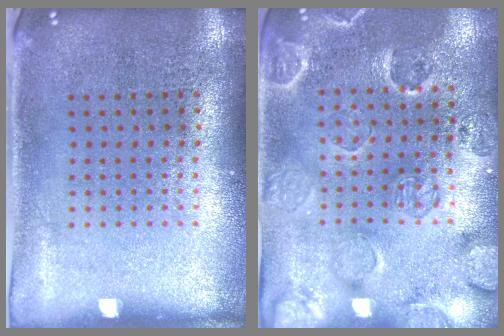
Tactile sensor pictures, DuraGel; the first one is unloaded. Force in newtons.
{"total": 2.5, "press": 2.1, "slide": 1.3}